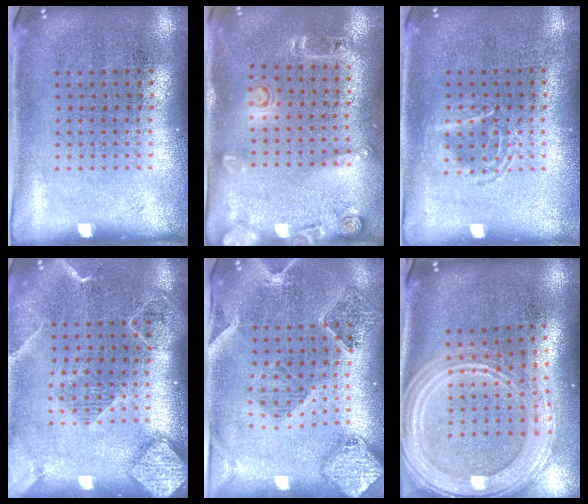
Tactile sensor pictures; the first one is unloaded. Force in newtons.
{"total": 1.7, "press": 1.2, "slide": 1.2}
{"total": 1.7, "press": 1.7, "slide": 0.2}
{"total": 2.0, "press": 1.8, "slide": 0.8}
{"total": 1.6, "press": 1.6, "slide": 0.3}
{"total": 2.9, "press": 2.3, "slide": 1.7}